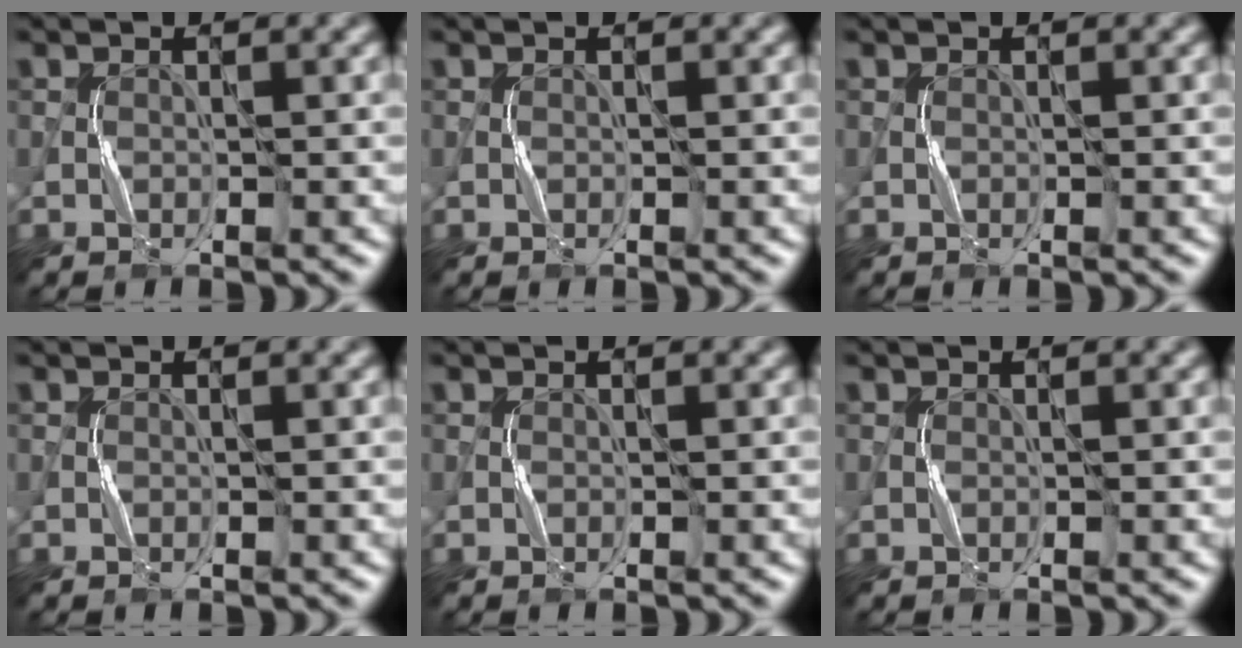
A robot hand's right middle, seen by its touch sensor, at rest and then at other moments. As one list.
[{"total": 0.0}, {"total": 0.0}, {"total": 0.0}, {"total": 0.0}, {"total": 0.0}]